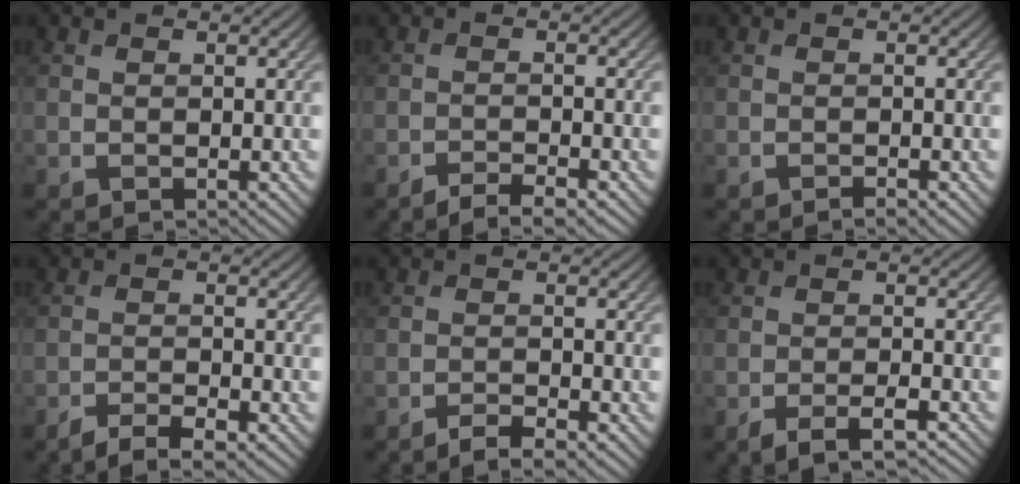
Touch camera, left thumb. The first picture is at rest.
{"total": 3.0, "force": [-2.4, 0.4, 1.7], "torque": [-0.024, 0.005, -0.047]}
{"total": 0.8, "force": [-0.6, 0.0, 0.5], "torque": [-0.008, -0.001, -0.012]}
{"total": 3.6, "force": [-2.8, 0.6, 2.1], "torque": [-0.039, 0.001, -0.051]}
{"total": 2.6, "force": [-2.0, 0.3, 1.6], "torque": [-0.025, 0.004, -0.042]}
{"total": 3.8, "force": [-2.6, 0.7, 2.6], "torque": [-0.042, 0.005, -0.047]}